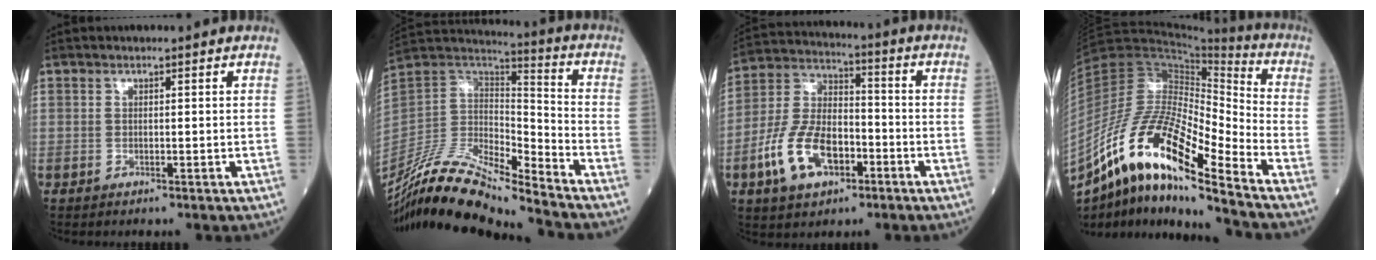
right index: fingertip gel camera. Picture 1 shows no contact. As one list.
[{"total": 18.5, "force": [-16.5, 1.0, 8.4], "torque": [-0.168, 0.021, -0.312]}, {"total": 12.7, "force": [-5.1, 6.9, 9.4], "torque": [-0.207, 0.014, -0.093]}, {"total": 19.3, "force": [-12.5, 2.7, 14.4], "torque": [-0.293, 0.004, -0.225]}]